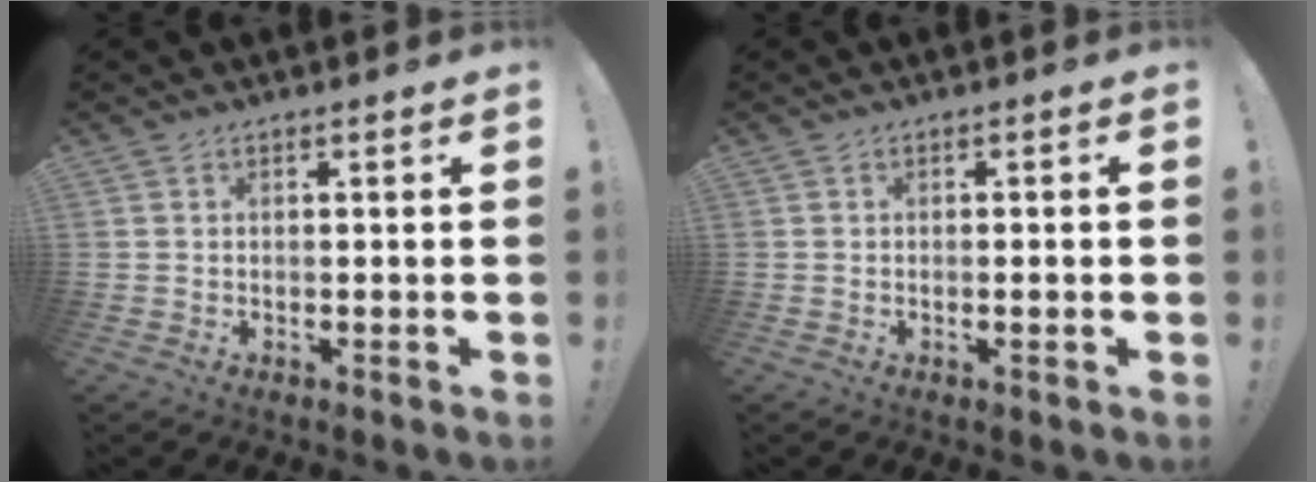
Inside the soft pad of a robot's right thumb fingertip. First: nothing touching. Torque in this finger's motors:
{"motor_torque": [-0.09, -0.22, -0.07, 0.08, -0.02]}